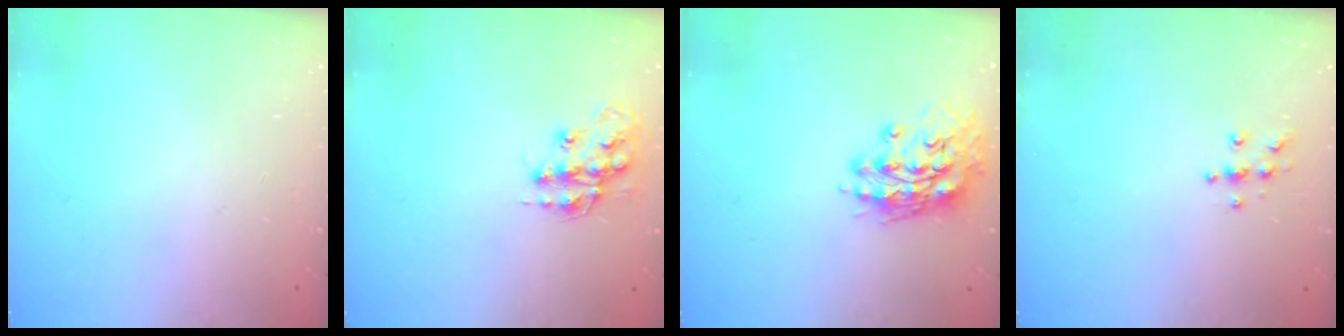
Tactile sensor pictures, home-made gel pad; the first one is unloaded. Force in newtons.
{"total": 13.5, "press": 13.5, "slide": 0.8}
{"total": 13.2, "press": 13.1, "slide": 1.9}
{"total": 6.2, "press": 6.1, "slide": 0.6}